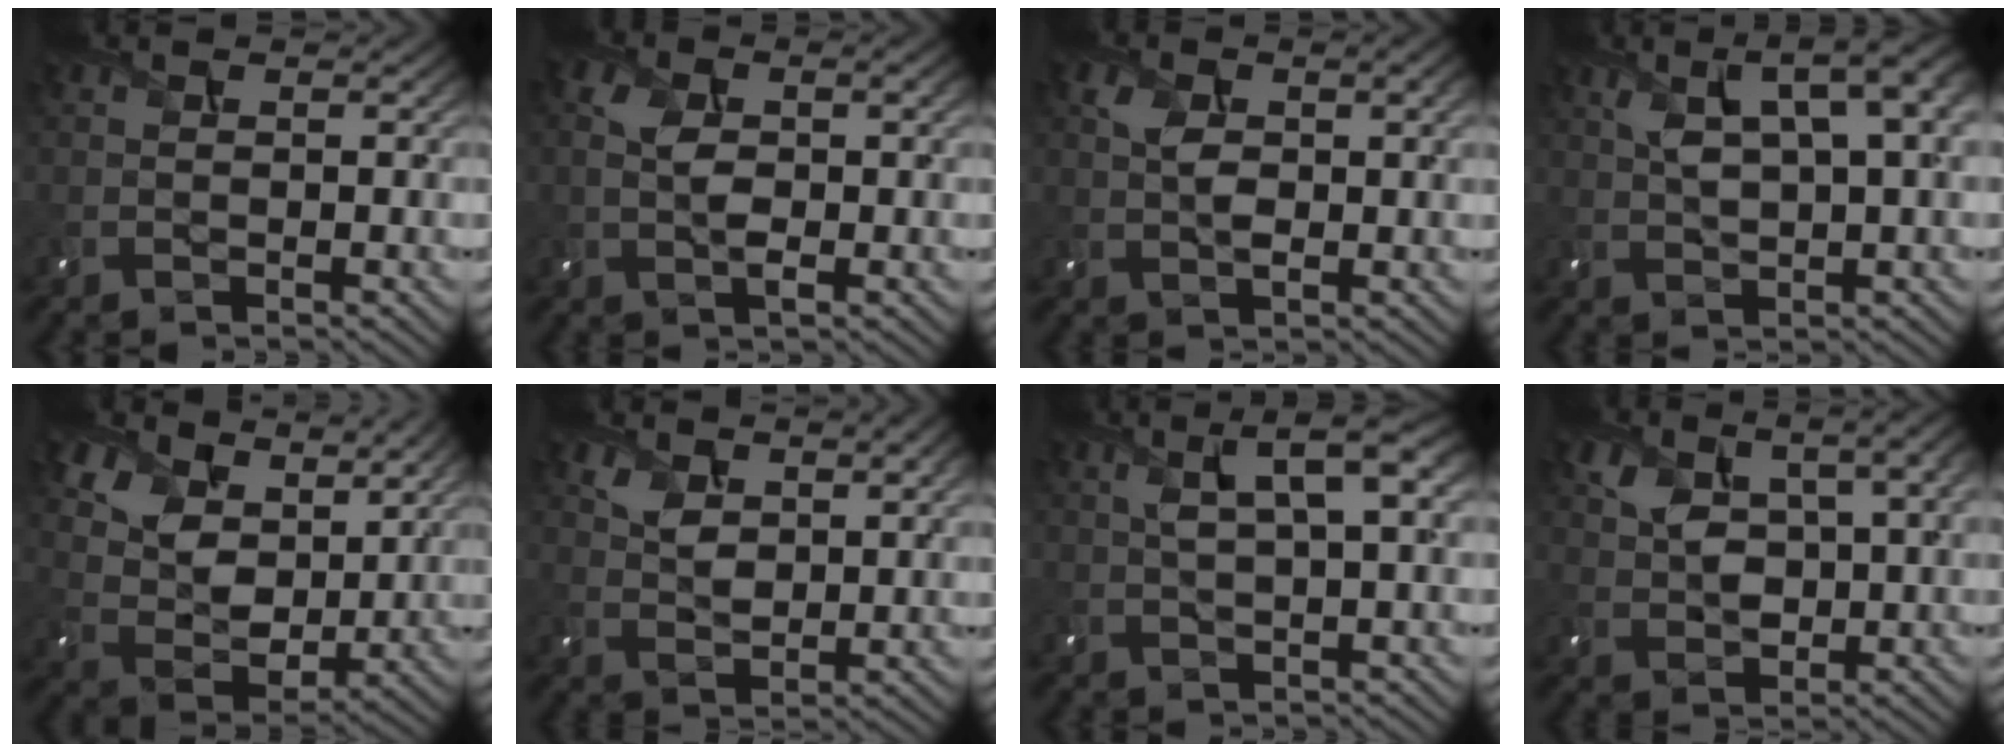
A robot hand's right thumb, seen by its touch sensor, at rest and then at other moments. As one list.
[{"total": 4.9, "force": [0.2, 2.5, 4.1], "torque": [-0.091, 0.000, 0.002]}, {"total": 5.5, "force": [0.9, 2.8, 4.6], "torque": [-0.090, 0.003, 0.018]}, {"total": 9.4, "force": [3.9, 3.1, 7.9], "torque": [-0.159, 0.013, 0.075]}, {"total": 12.3, "force": [8.2, 7.0, 6.0], "torque": [-0.172, 0.005, 0.141]}, {"total": 5.6, "force": [3.4, 2.7, 3.5], "torque": [-0.082, -0.004, 0.069]}, {"total": 6.1, "force": [2.2, 1.3, 5.5], "torque": [-0.098, 0.015, 0.040]}, {"total": 8.5, "force": [2.9, 4.5, 6.6], "torque": [-0.144, 0.004, 0.058]}]